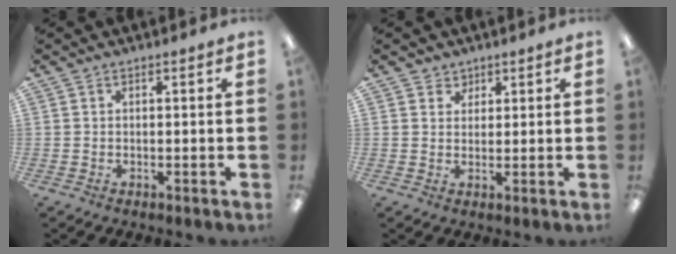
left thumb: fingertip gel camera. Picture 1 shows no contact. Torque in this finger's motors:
{"motor_torque": [-0.02, -0.04, -0.26, -0.18, -0.02]}